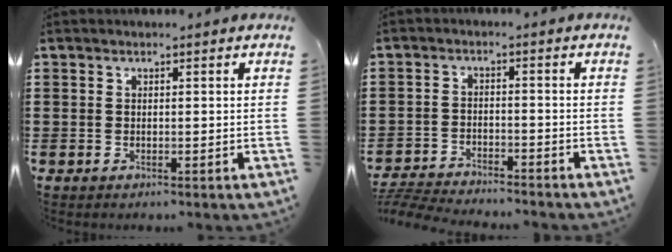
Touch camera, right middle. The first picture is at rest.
{"total": 4.6, "force": [-4.6, 0.2, 0.6], "torque": [-0.026, -0.002, -0.097]}